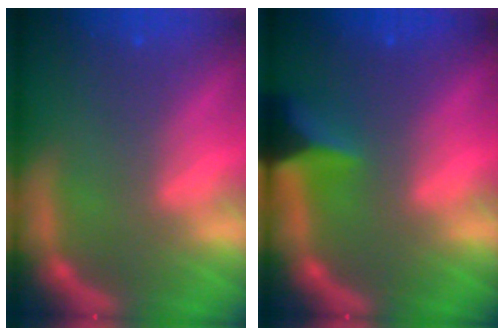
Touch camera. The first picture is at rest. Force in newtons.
{"total": 4.4}